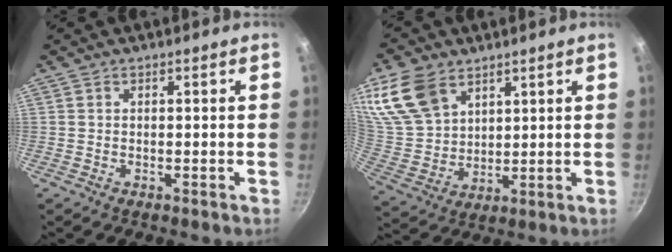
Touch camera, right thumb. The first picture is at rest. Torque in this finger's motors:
{"motor_torque": [-1.36, 1.83, 0.44, -0.23, 0.12]}